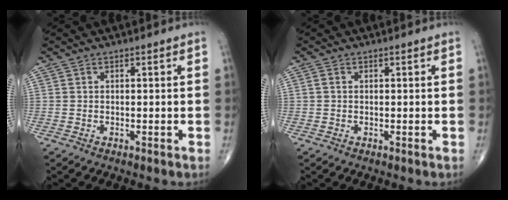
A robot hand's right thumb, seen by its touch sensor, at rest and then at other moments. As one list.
[{"total": 0.6, "force": [0.1, 0.5, 0.4], "torque": [-0.008, 0.001, 0.001]}]